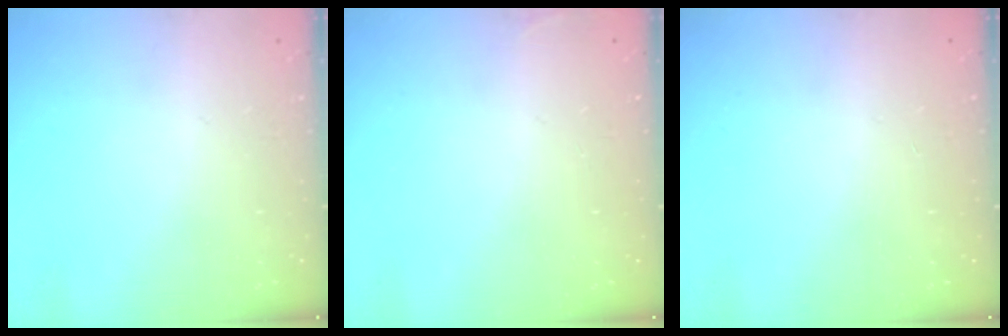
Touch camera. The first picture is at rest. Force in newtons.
{"total": 2.7, "press": 2.6, "slide": 1.0}
{"total": 0.0}